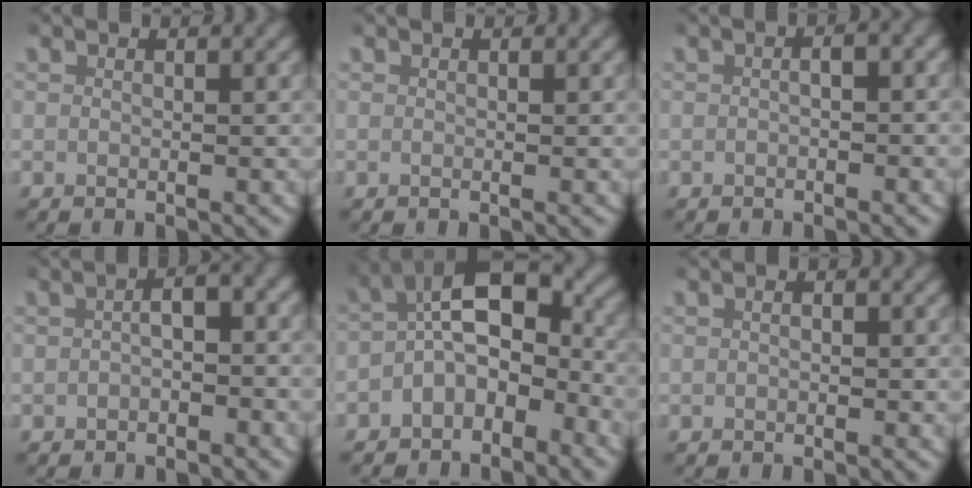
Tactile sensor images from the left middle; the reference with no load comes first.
{"total": 0.0}
{"total": 1.3, "force": [-0.3, 0.6, 1.2], "torque": [-0.014, 0.003, -0.005]}
{"total": 2.5, "force": [-0.7, 1.2, 2.0], "torque": [-0.022, 0.002, -0.013]}
{"total": 7.5, "force": [-0.7, 5.0, 5.5], "torque": [-0.077, -0.001, -0.024]}
{"total": 0.7, "force": [-0.2, 0.4, 0.5], "torque": [-0.008, 0.002, -0.006]}